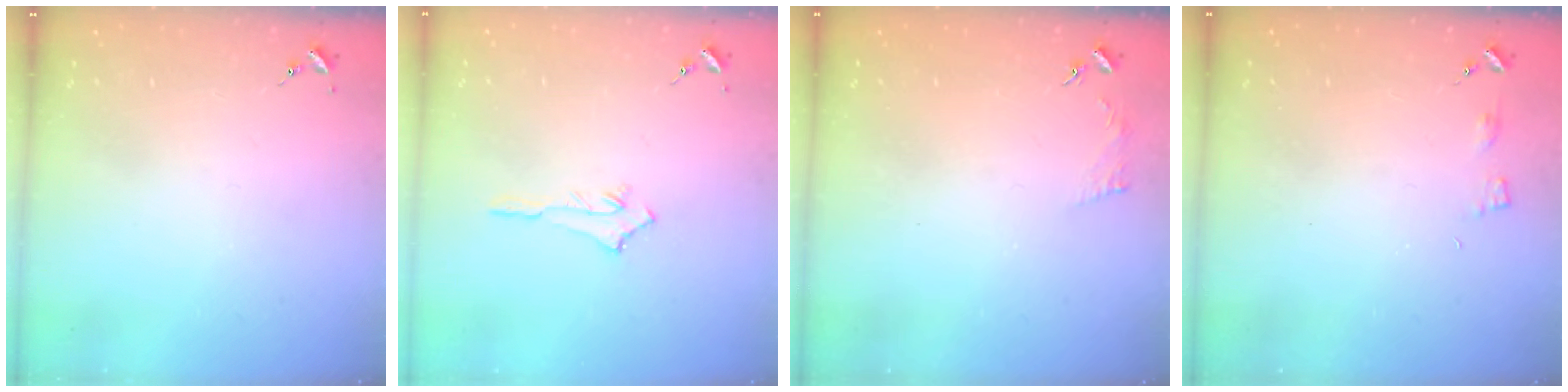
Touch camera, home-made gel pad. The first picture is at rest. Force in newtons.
{"total": 4.3, "press": 4.2, "slide": 0.5}
{"total": 3.4, "press": 3.3, "slide": 0.5}
{"total": 3.6, "press": 3.6, "slide": 0.5}